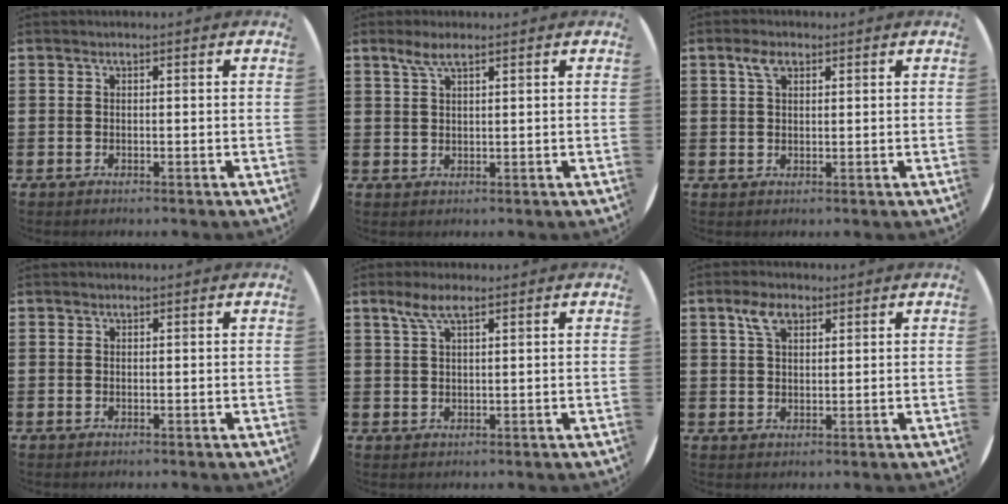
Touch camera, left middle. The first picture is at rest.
{"total": 3.0, "force": [2.1, 0.7, 2.0], "torque": [-0.042, 0.006, 0.036]}
{"total": 2.8, "force": [1.6, 1.4, 1.7], "torque": [-0.031, 0.004, 0.027]}
{"total": 0.0}
{"total": 3.8, "force": [2.4, 1.0, 2.8], "torque": [-0.060, 0.006, 0.041]}
{"total": 4.1, "force": [2.5, 2.1, 2.4], "torque": [-0.046, 0.006, 0.043]}